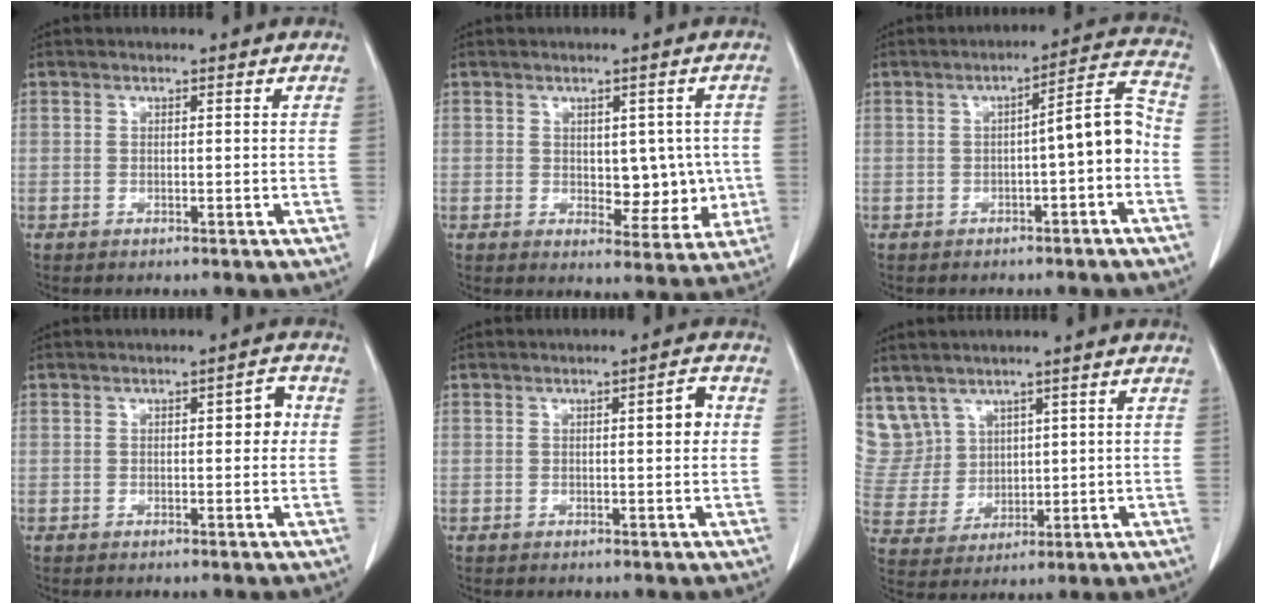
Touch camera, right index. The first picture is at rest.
{"total": 6.5, "force": [0.2, 3.9, 5.3], "torque": [-0.048, 0.007, 0.017]}
{"total": 7.1, "force": [-1.6, 1.1, 6.8], "torque": [-0.090, 0.030, -0.026]}
{"total": 3.1, "force": [0.4, 1.2, 2.8], "torque": [-0.032, 0.013, 0.002]}
{"total": 2.9, "force": [0.4, 0.6, 2.8], "torque": [-0.040, 0.004, 0.003]}
{"total": 10.4, "force": [6.1, 8.3, 1.1], "torque": [-0.048, 0.042, 0.155]}